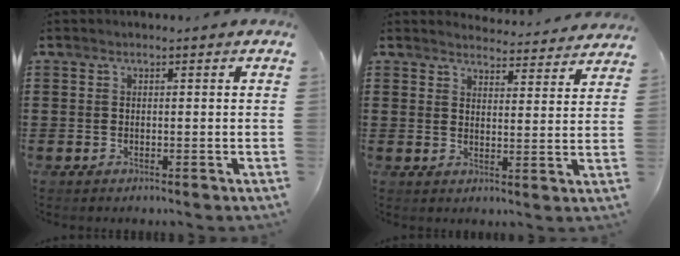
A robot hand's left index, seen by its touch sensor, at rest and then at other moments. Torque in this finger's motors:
{"motor_torque": [1.55, -0.59, 0.04, -0.02]}